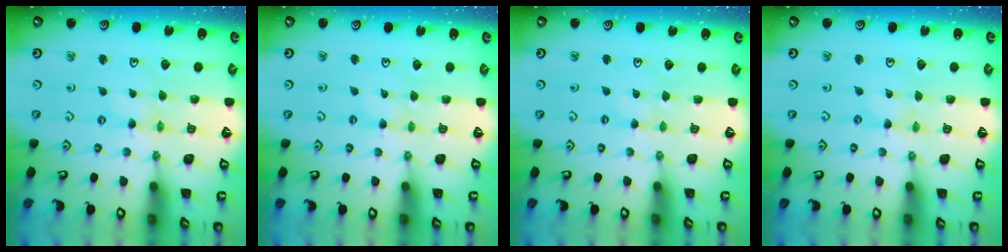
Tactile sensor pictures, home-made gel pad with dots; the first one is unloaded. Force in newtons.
{"total": 1.0, "press": 0.9, "slide": 0.2}
{"total": 0.0}
{"total": 0.0}